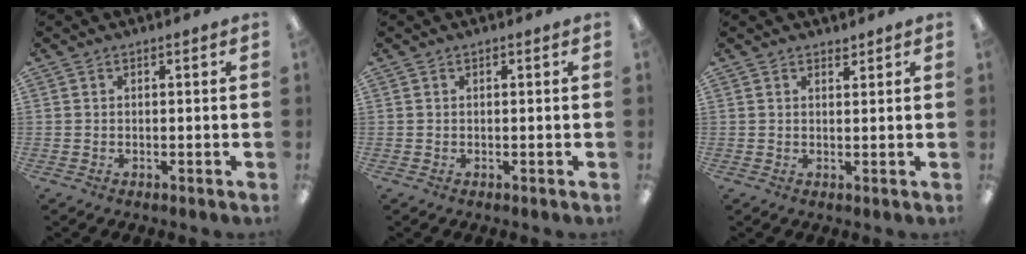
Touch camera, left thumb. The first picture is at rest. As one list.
[{"total": 0.0}, {"total": 1.3, "force": [1.2, 0.4, 0.2], "torque": [0.004, -0.005, 0.021]}]